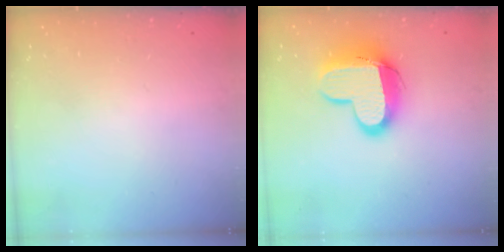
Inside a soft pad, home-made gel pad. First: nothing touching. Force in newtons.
{"total": 14.3, "press": 14.3, "slide": 1.2}